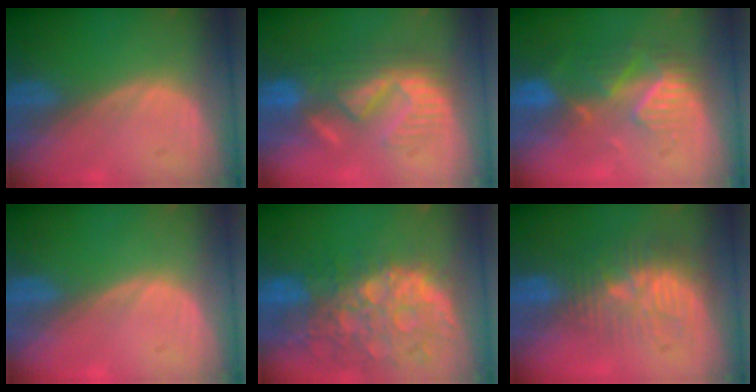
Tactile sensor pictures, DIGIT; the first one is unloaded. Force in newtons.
{"total": 8.8, "press": 8.7, "slide": 1.5}
{"total": 9.0, "press": 7.8, "slide": 4.4}
{"total": 0.0}
{"total": 13.8, "press": 11.2, "slide": 8.1}
{"total": 10.1, "press": 8.8, "slide": 5.1}